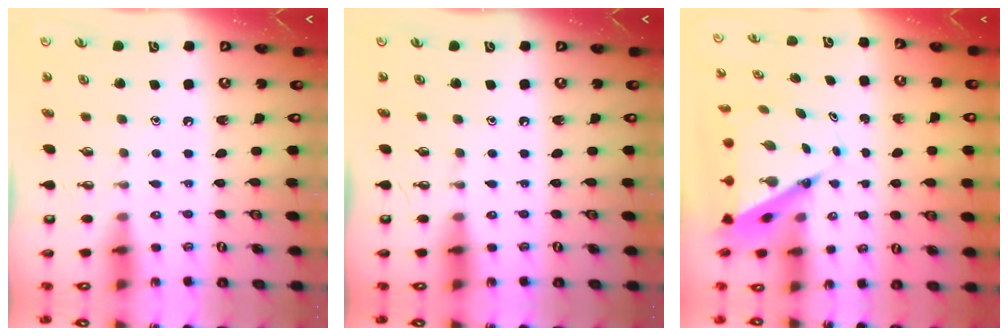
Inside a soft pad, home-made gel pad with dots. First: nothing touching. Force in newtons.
{"total": 0.0}
{"total": 8.6, "press": 8.5, "slide": 0.8}